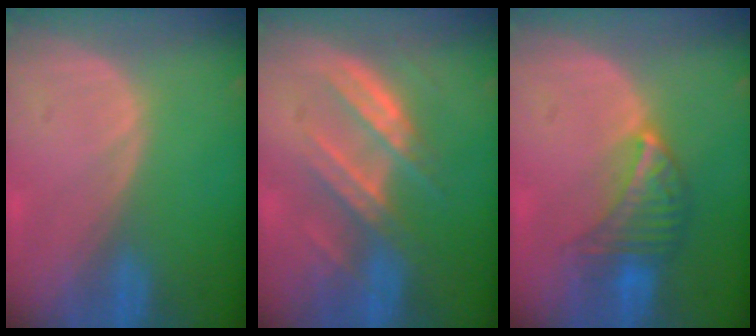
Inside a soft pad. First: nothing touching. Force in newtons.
{"total": 7.2, "press": 7.0, "slide": 1.7}
{"total": 6.9, "press": 6.2, "slide": 2.8}